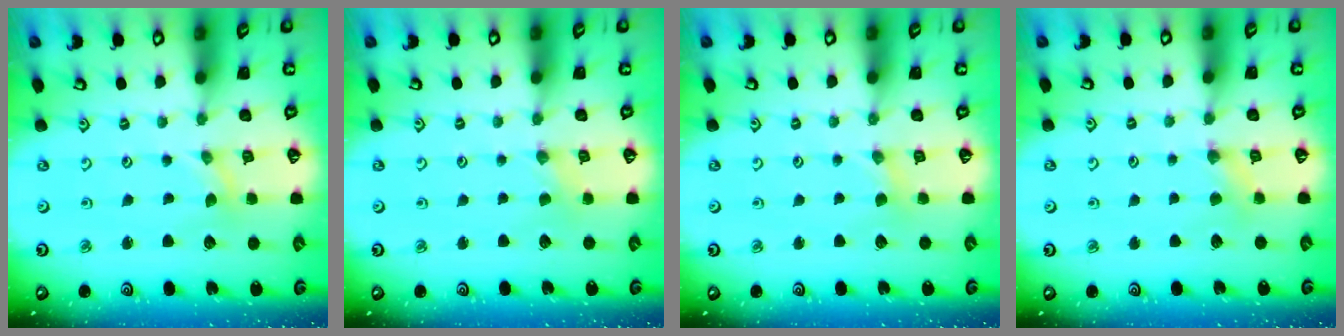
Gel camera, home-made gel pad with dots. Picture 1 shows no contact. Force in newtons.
{"total": 0.0}
{"total": 0.9, "press": 0.9, "slide": 0.2}
{"total": 2.8, "press": 2.8, "slide": 0.4}